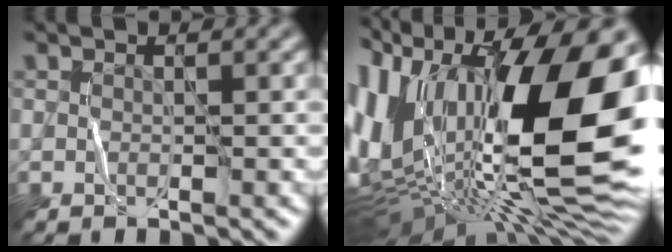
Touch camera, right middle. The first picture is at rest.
{"total": 21.1, "force": [1.9, 10.9, 18.0], "torque": [-0.337, -0.010, 0.032]}